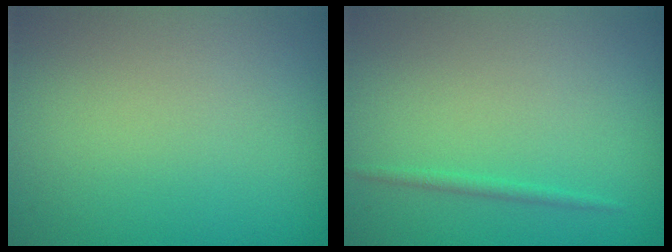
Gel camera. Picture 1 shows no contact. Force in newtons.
{"total": 0.8, "press": 0.8, "slide": 0.1}